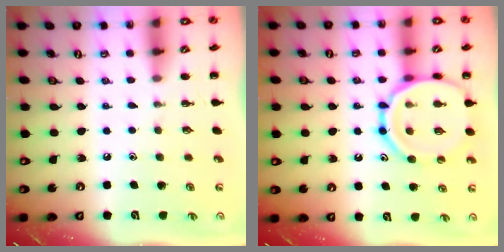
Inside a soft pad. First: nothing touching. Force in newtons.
{"total": 16.4, "press": 16.3, "slide": 2.5}